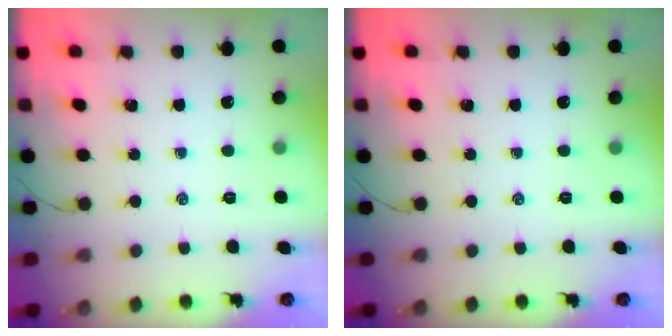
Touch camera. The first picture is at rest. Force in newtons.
{"total": 0.0}